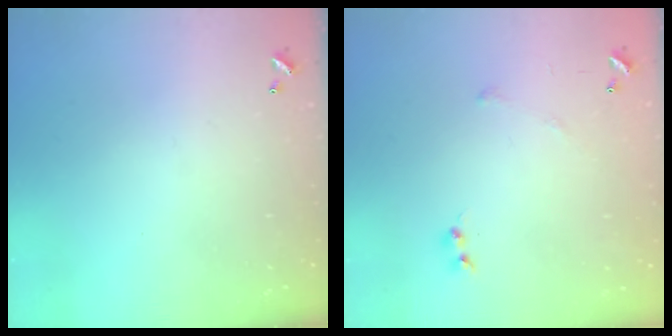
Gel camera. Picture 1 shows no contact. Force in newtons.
{"total": 5.0, "press": 4.9, "slide": 0.9}